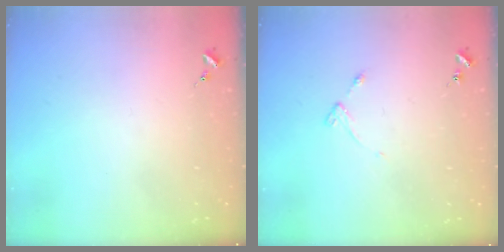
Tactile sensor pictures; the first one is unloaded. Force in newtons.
{"total": 4.7, "press": 4.6, "slide": 0.6}